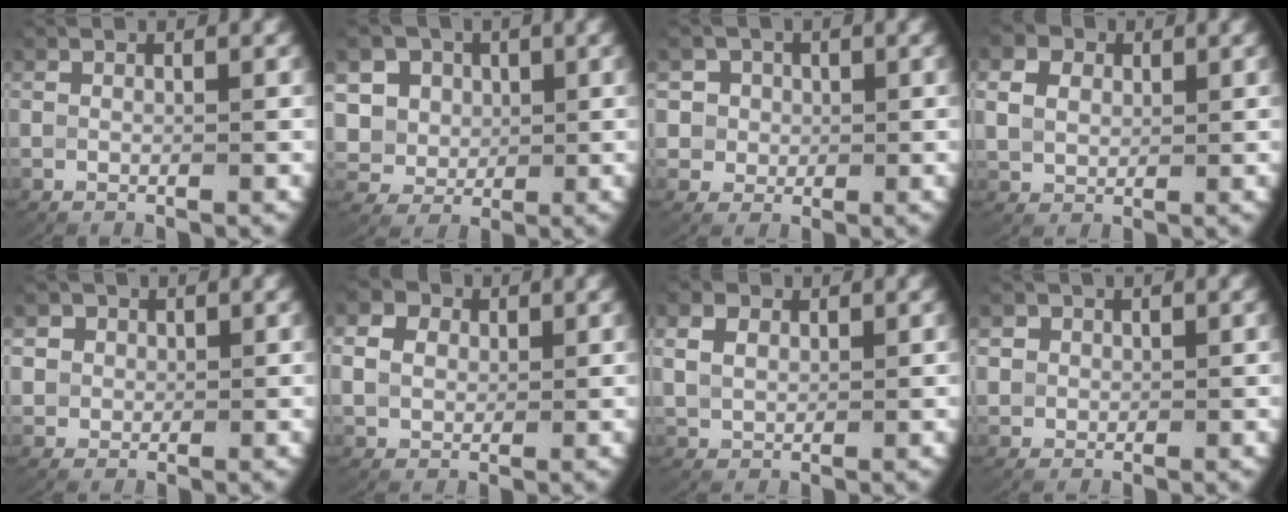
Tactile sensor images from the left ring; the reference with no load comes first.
{"total": 10.5, "force": [0.7, 9.9, 3.6], "torque": [-0.120, -0.028, 0.008]}
{"total": 6.5, "force": [0.9, 6.0, 2.3], "torque": [-0.066, -0.015, 0.016]}
{"total": 3.8, "force": [1.2, 3.2, 1.7], "torque": [-0.044, -0.004, 0.028]}
{"total": 4.1, "force": [1.3, 3.6, 1.5], "torque": [-0.046, -0.006, 0.026]}
{"total": 4.4, "force": [1.4, 3.8, 1.9], "torque": [-0.048, -0.002, 0.025]}
{"total": 2.9, "force": [1.2, 2.3, 1.3], "torque": [-0.035, -0.001, 0.029]}
{"total": 3.1, "force": [0.9, 2.8, 1.1], "torque": [-0.036, -0.007, 0.021]}